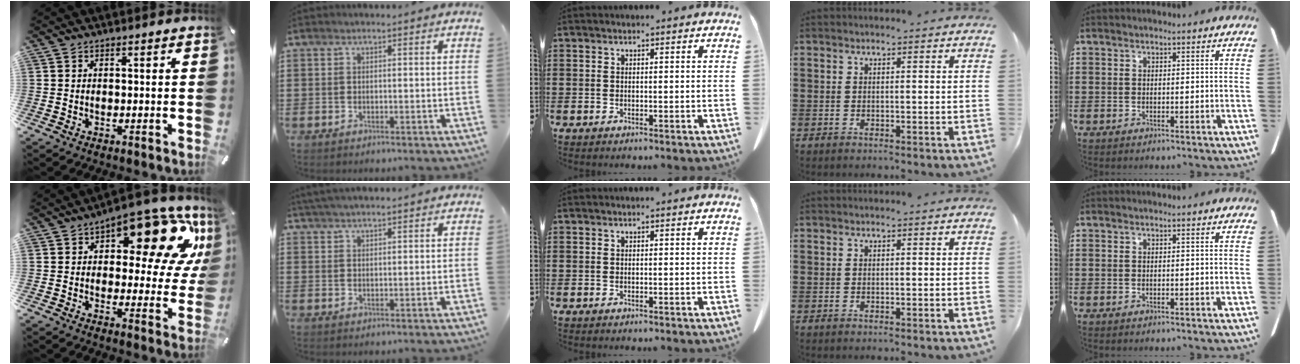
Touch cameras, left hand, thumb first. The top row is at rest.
{"thumb": {"total": 19.2, "force": [10.9, 8.6, 13.4], "torque": [-0.166, -0.076, 0.175]}, "index": {"total": 3.0, "force": [2.8, 0.1, 0.9], "torque": [-0.024, 0.000, 0.055]}}